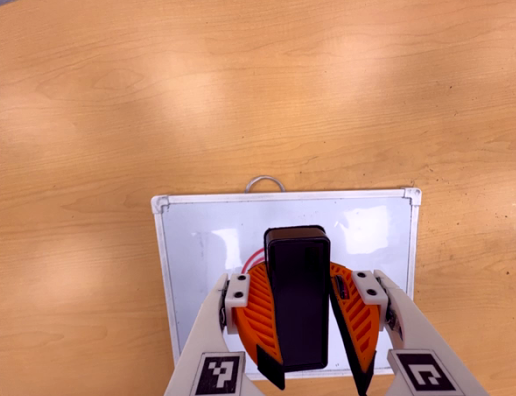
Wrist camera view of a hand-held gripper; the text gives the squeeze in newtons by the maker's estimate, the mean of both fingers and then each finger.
{"total": 9.9, "left": 10.5, "right": 9.4}